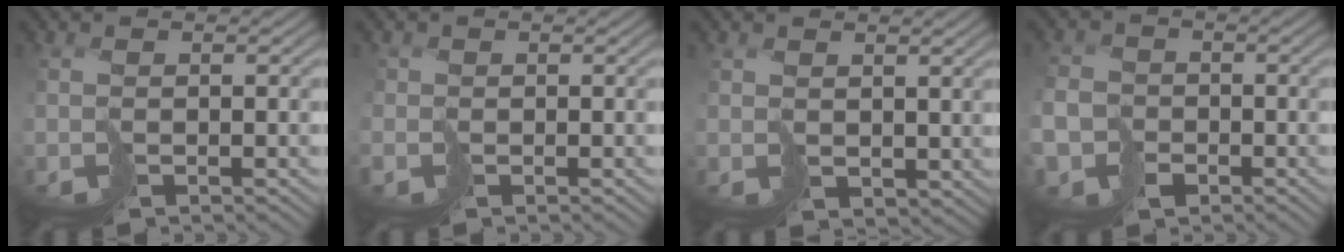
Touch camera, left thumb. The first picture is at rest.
{"total": 0.7, "force": [-0.1, 0.2, -0.7], "torque": [0.021, -0.002, -0.008]}
{"total": 2.4, "force": [1.9, 1.2, 0.6], "torque": [-0.026, -0.004, 0.042]}
{"total": 6.8, "force": [-3.3, 5.4, 2.4], "torque": [-0.063, -0.032, -0.076]}